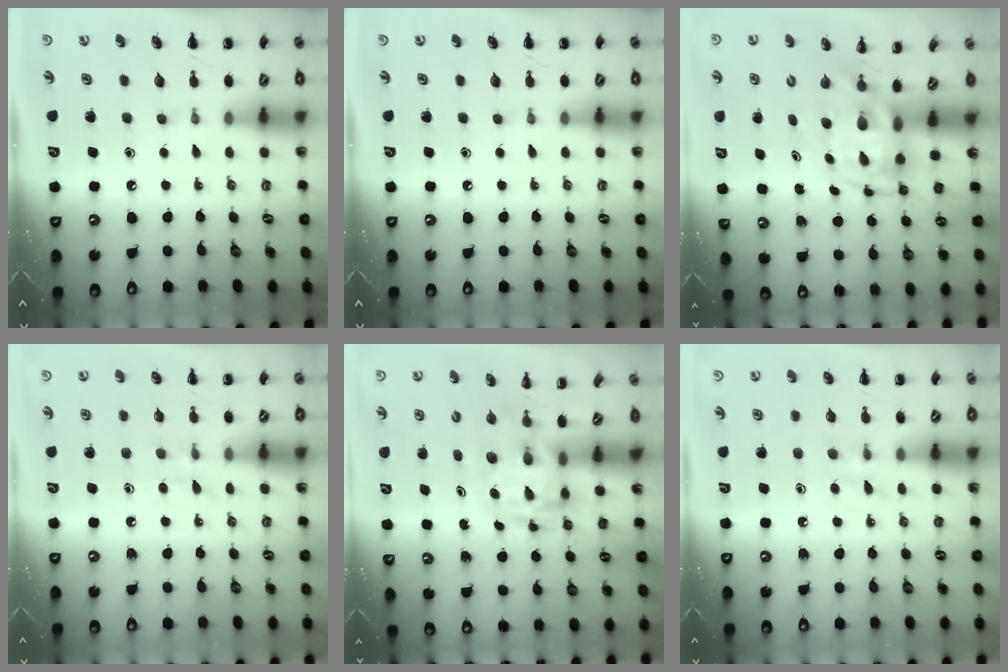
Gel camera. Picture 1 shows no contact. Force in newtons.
{"total": 0.0}
{"total": 3.7, "press": 3.7, "slide": 0.8}
{"total": 3.5, "press": 3.1, "slide": 1.6}
{"total": 2.9, "press": 2.8, "slide": 0.5}
{"total": 3.6, "press": 3.3, "slide": 1.4}